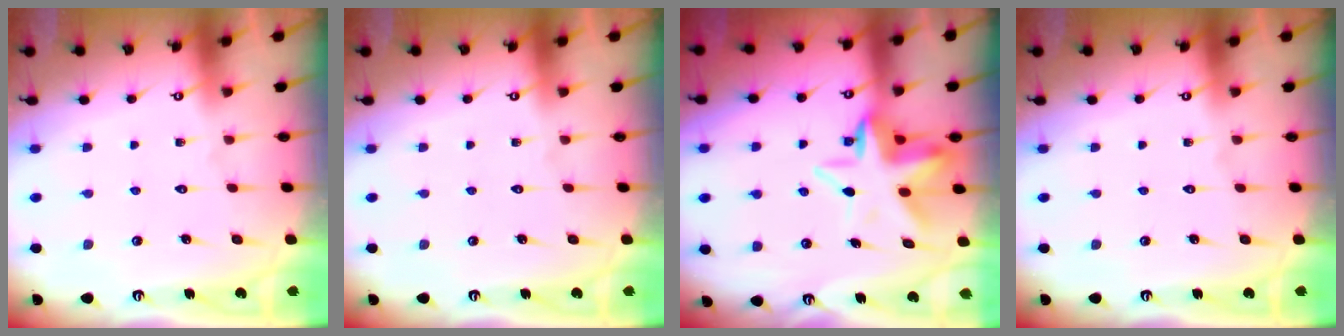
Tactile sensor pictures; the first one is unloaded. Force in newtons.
{"total": 0.0}
{"total": 8.5, "press": 8.1, "slide": 2.7}
{"total": 0.0}